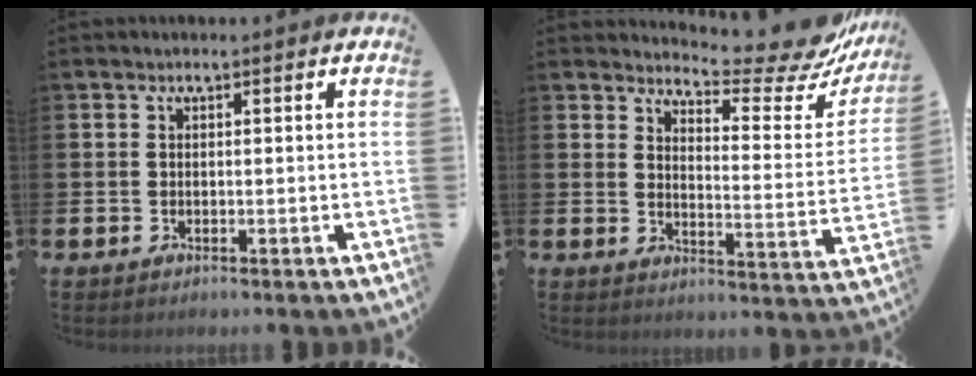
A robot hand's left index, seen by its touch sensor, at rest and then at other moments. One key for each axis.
{"total": 8.4, "fx": 7.9, "fy": 1.4, "fz": 2.5, "tx": -0.045, "ty": -0.073, "tz": 0.133}